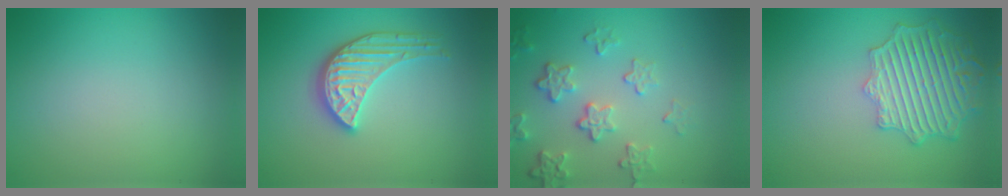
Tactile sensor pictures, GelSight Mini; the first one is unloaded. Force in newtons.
{"total": 3.9, "press": 3.5, "slide": 1.7}
{"total": 4.1, "press": 3.2, "slide": 2.5}
{"total": 6.4, "press": 5.6, "slide": 3.1}